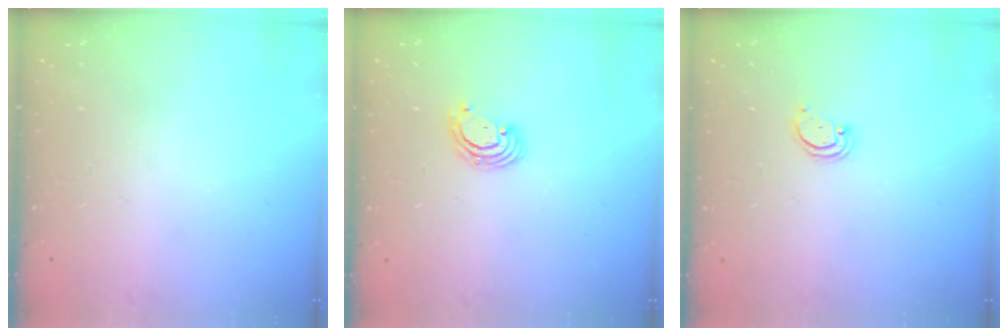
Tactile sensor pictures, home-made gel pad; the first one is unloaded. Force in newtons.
{"total": 3.1, "press": 3.1, "slide": 0.1}
{"total": 1.8, "press": 1.8, "slide": 0.2}